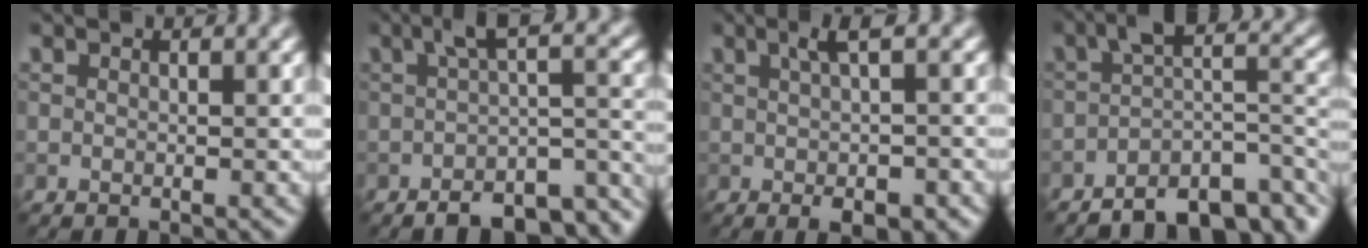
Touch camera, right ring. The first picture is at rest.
{"total": 8.1, "force": [-4.7, 2.9, 6.0], "torque": [-0.069, -0.005, -0.067]}
{"total": 4.1, "force": [0.0, 0.9, 4.0], "torque": [-0.058, 0.005, 0.002]}
{"total": 8.9, "force": [-5.4, 3.4, 6.3], "torque": [-0.070, 0.004, -0.087]}